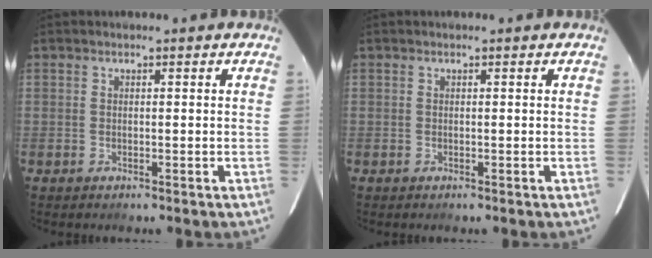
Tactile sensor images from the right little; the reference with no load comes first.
{"total": 0.0}